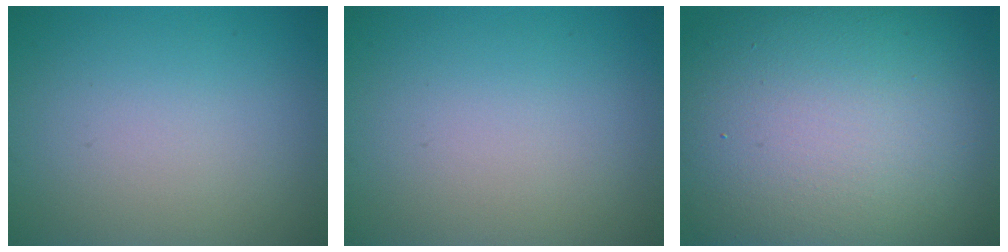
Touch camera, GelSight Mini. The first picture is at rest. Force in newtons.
{"total": 0.0}
{"total": 19.0, "press": 19.0, "slide": 0.6}